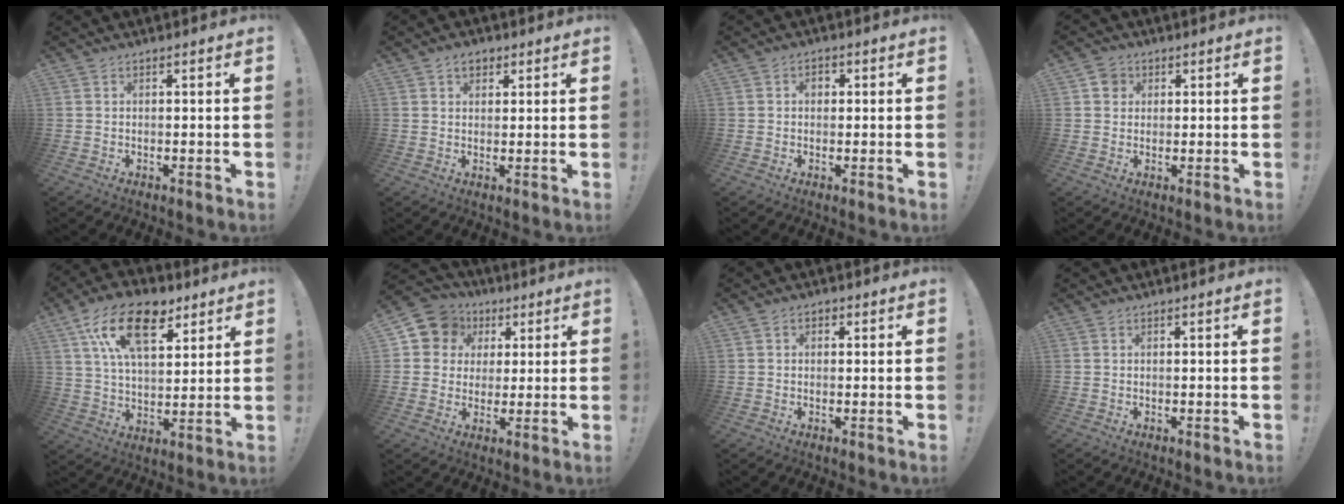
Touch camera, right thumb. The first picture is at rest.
{"total": 3.9, "force": [1.9, 2.7, 2.0], "torque": [-0.025, -0.002, 0.033]}
{"total": 1.9, "force": [0.1, 1.4, 1.3], "torque": [-0.017, 0.003, -0.002]}
{"total": 4.0, "force": [1.3, 3.6, 1.2], "torque": [-0.007, 0.001, 0.022]}
{"total": 18.4, "force": [9.3, 9.7, 12.5], "torque": [-0.214, -0.035, 0.164]}
{"total": 10.0, "force": [3.2, 9.1, 2.6], "torque": [-0.034, -0.010, 0.066]}
{"total": 1.5, "force": [0.0, 1.3, 0.8], "torque": [-0.006, 0.002, -0.001]}
{"total": 0.0}